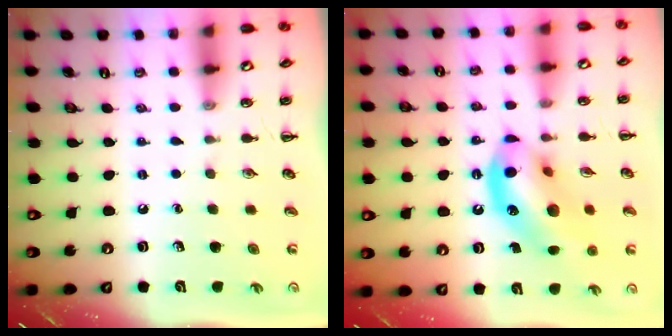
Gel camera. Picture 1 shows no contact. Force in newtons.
{"total": 16.4, "press": 16.1, "slide": 3.2}